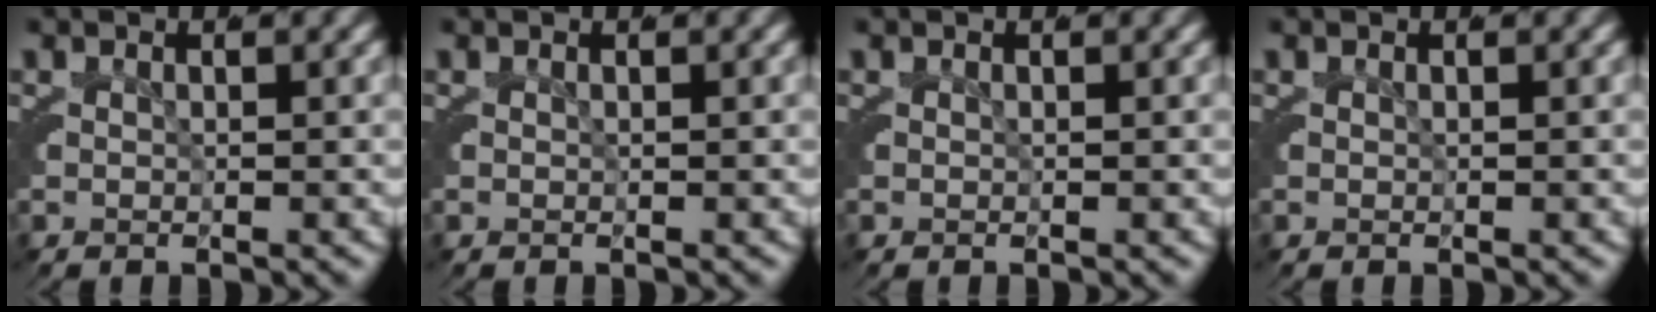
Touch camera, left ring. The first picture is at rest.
{"total": 0.0}
{"total": 0.0}
{"total": 0.0}